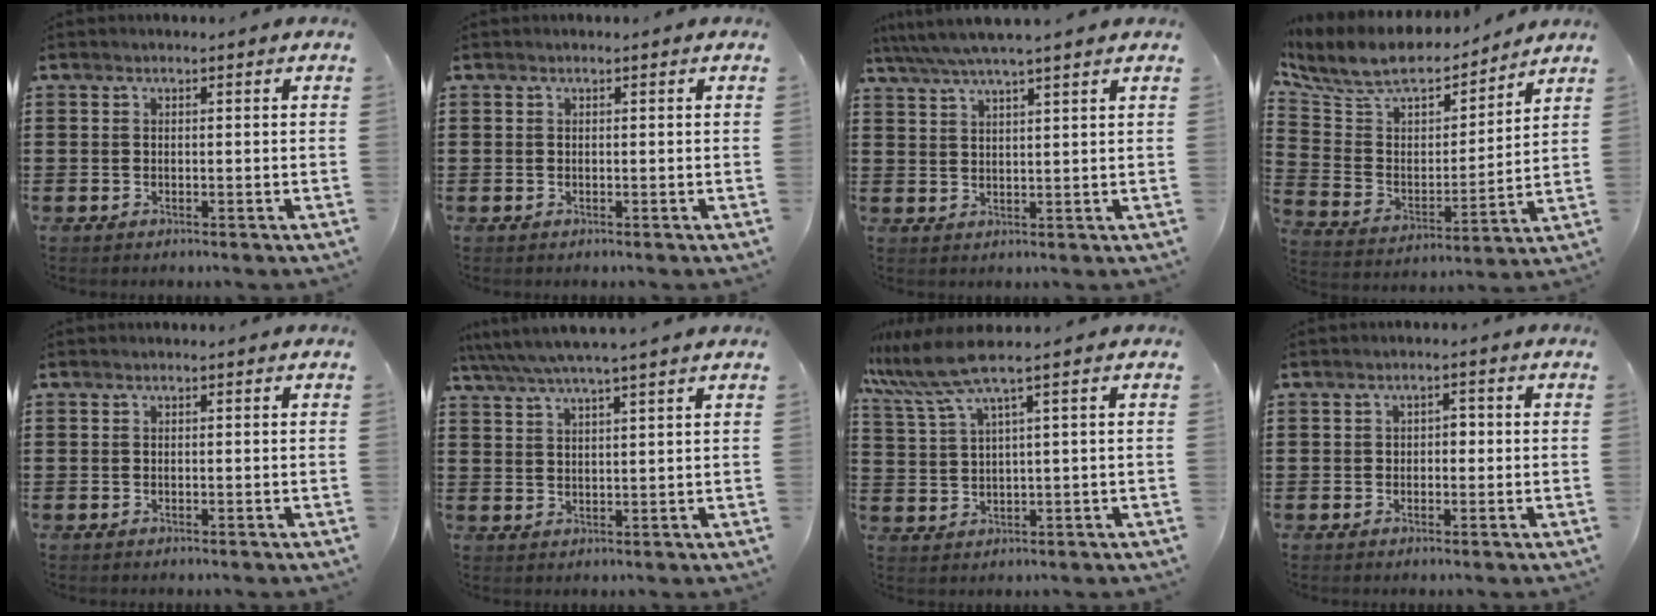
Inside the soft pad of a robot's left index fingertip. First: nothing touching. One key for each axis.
{"total": 0.0}
{"total": 4.2, "fx": 3.6, "fy": -0.2, "fz": 2.2, "tx": -0.054, "ty": -0.011, "tz": 0.062}
{"total": 9.5, "fx": 8.3, "fy": 3.3, "fz": 3.4, "tx": -0.107, "ty": -0.047, "tz": 0.144}
{"total": 0.0}
{"total": 4.3, "fx": 3.6, "fy": -0.4, "fz": 2.3, "tx": -0.056, "ty": -0.013, "tz": 0.062}
{"total": 6.0, "fx": 3.7, "fy": 0.3, "fz": 4.8, "tx": -0.121, "ty": -0.017, "tz": 0.058}
{"total": 1.8, "fx": 0.0, "fy": 1.2, "fz": 1.4, "tx": -0.029, "ty": 0.006, "tz": -0.002}